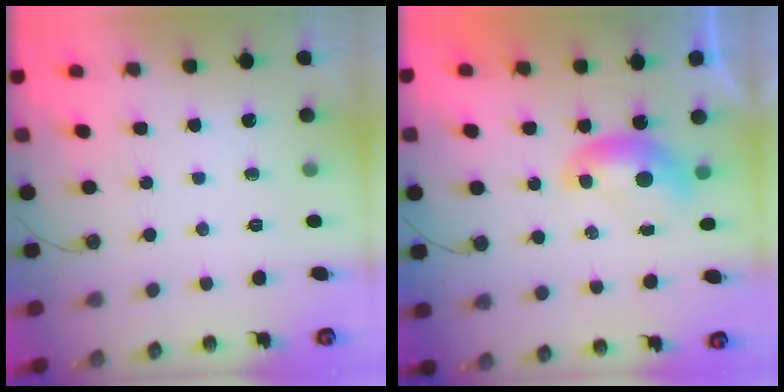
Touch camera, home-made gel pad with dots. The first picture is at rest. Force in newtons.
{"total": 0.0}